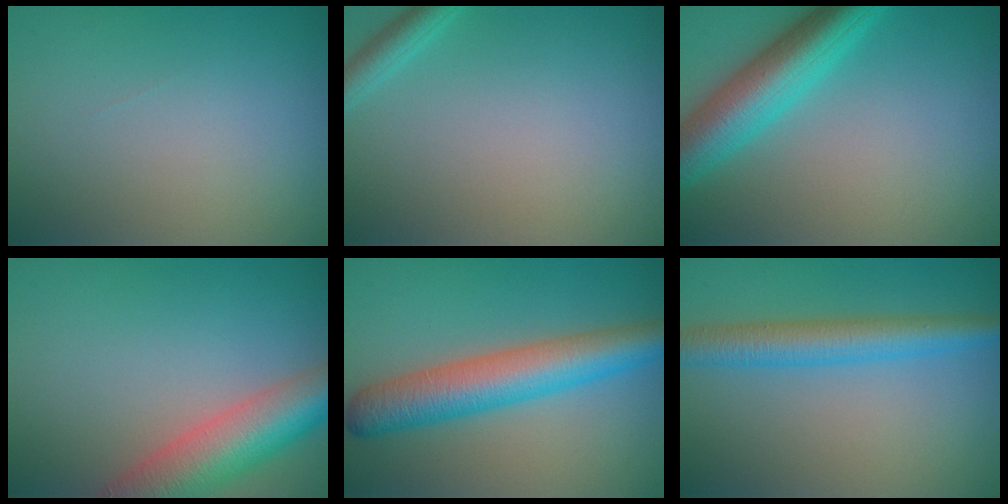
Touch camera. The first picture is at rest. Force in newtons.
{"total": 1.7, "press": 1.7, "slide": 0.1}
{"total": 6.9, "press": 6.9, "slide": 0.2}
{"total": 8.2, "press": 8.2, "slide": 0.6}
{"total": 7.3, "press": 7.3, "slide": 0.1}
{"total": 4.7, "press": 4.7, "slide": 0.0}